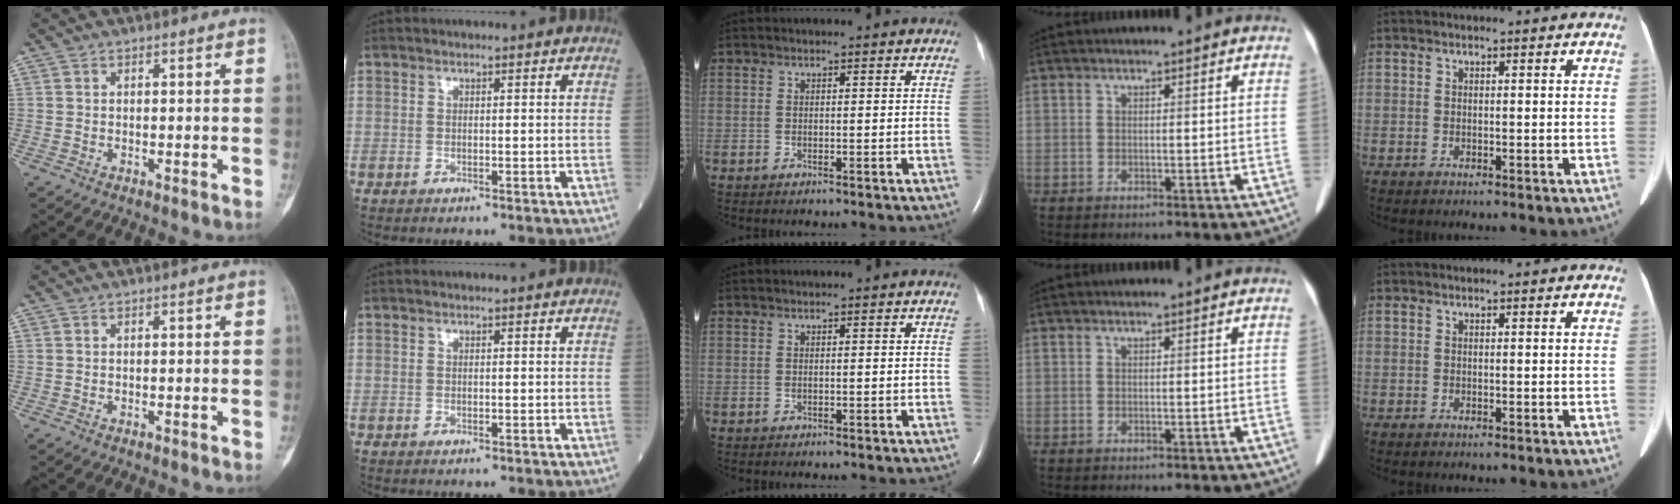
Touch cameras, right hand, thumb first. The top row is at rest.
{}